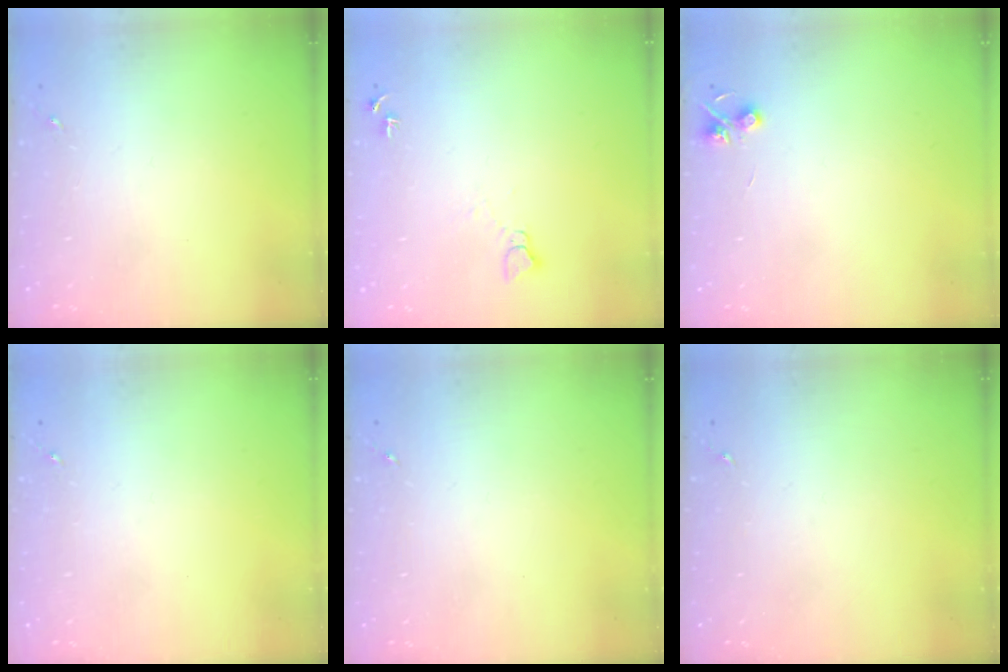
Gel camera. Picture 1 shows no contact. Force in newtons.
{"total": 5.2, "press": 5.2, "slide": 0.6}
{"total": 4.6, "press": 4.6, "slide": 0.6}
{"total": 0.0}
{"total": 0.0}
{"total": 0.0}